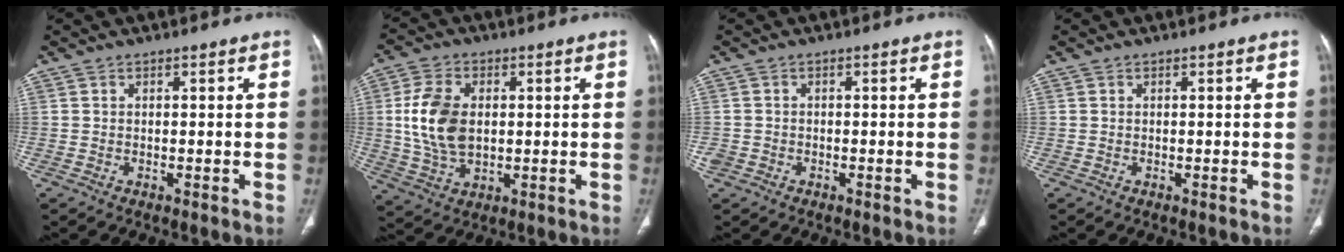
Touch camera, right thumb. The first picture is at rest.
{"total": 11.6, "force": [1.1, 7.3, 8.9], "torque": [-0.177, -0.002, 0.029]}
{"total": 1.8, "force": [-0.8, 1.5, 0.5], "torque": [-0.009, 0.006, -0.017]}
{"total": 0.0}